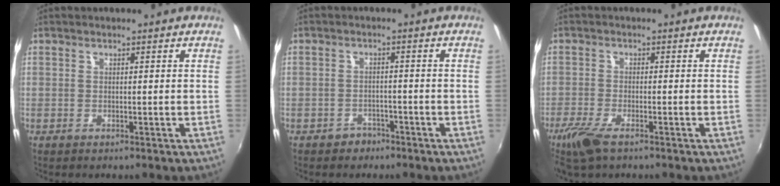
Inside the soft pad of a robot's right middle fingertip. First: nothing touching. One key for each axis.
{"total": 3.0, "fx": -2.1, "fy": 2.1, "fz": 0.1, "tx": -0.008, "ty": 0.007, "tz": -0.030}
{"total": 6.0, "fx": -4.1, "fy": 1.6, "fz": 4.0, "tx": -0.104, "ty": -0.019, "tz": -0.081}